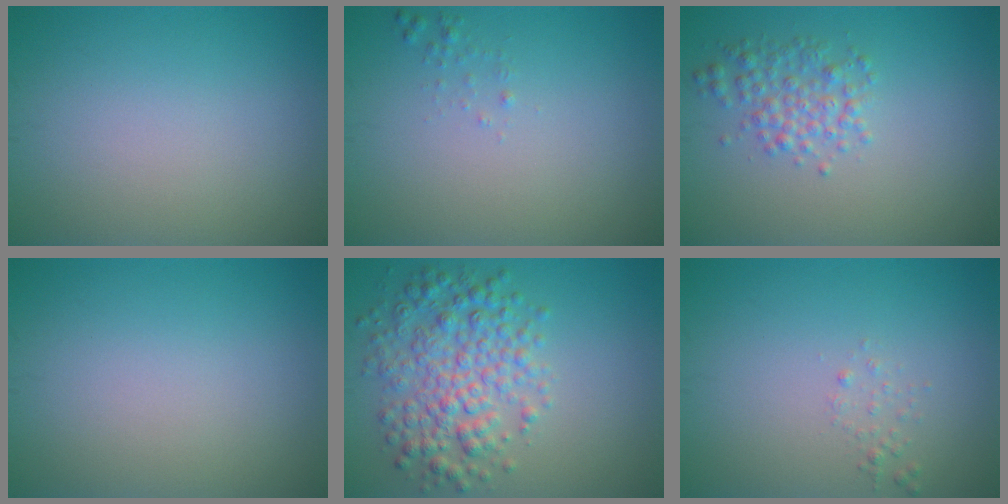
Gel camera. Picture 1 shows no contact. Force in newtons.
{"total": 0.6, "press": 0.6, "slide": 0.0}
{"total": 2.6, "press": 2.6, "slide": 0.0}
{"total": 0.0}
{"total": 5.6, "press": 5.6, "slide": 0.1}
{"total": 0.8, "press": 0.8, "slide": 0.1}